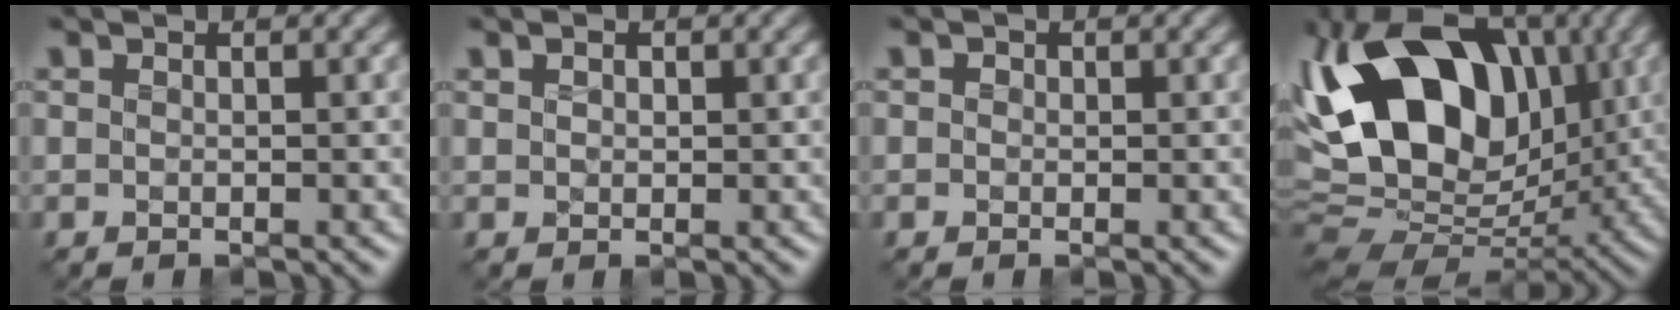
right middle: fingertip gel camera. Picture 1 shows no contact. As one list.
[{"total": 1.3, "force": [0.7, 1.0, 0.6], "torque": [-0.017, 0.005, 0.006]}, {"total": 0.8, "force": [0.2, 0.7, 0.4], "torque": [-0.004, -0.002, -0.005]}, {"total": 15.4, "force": [2.6, 9.9, 11.5], "torque": [-0.207, 0.024, 0.029]}]